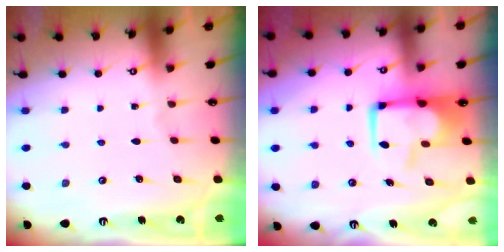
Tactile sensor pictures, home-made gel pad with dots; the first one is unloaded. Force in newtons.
{"total": 9.0, "press": 8.9, "slide": 1.8}